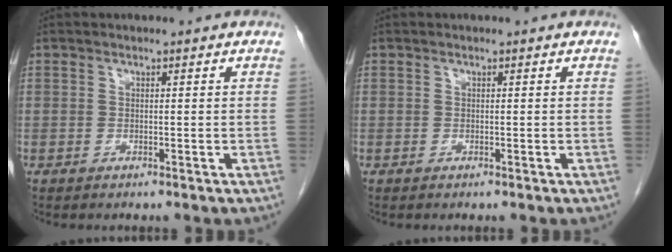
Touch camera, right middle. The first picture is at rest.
{"total": 0.0}